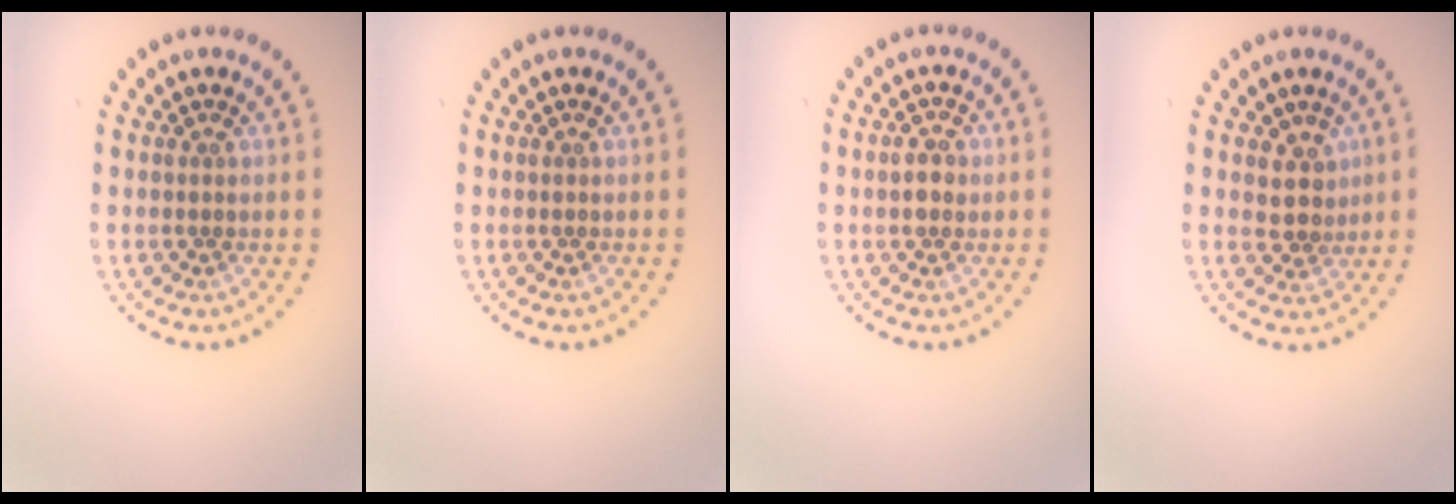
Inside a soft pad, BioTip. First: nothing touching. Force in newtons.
{"total": 0.0}
{"total": 1.6, "press": 1.6, "slide": 0.0}
{"total": 2.3, "press": 1.9, "slide": 1.3}